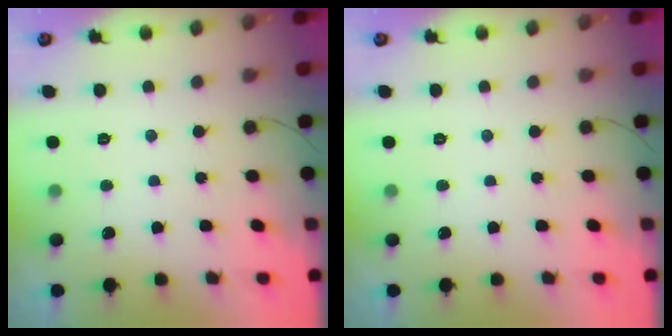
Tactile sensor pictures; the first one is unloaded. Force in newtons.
{"total": 0.0}